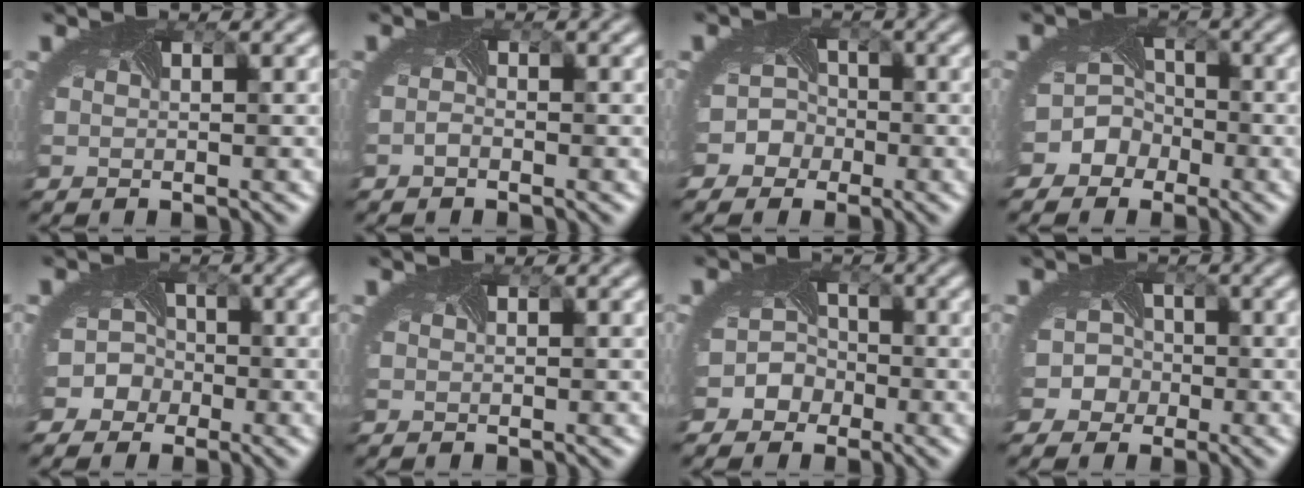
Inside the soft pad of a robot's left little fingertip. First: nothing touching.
{"total": 0.8, "force": [-0.8, 0.0, -0.1], "torque": [-0.005, -0.002, -0.017]}
{"total": 4.4, "force": [-2.1, 3.8, 0.5], "torque": [0.014, 0.005, -0.045]}
{"total": 5.0, "force": [-2.7, 4.1, 0.6], "torque": [0.014, 0.001, -0.056]}
{"total": 4.7, "force": [-2.2, 4.1, 0.6], "torque": [0.012, 0.006, -0.051]}
{"total": 0.0}
{"total": 3.4, "force": [-1.7, 2.9, 0.5], "torque": [0.015, 0.008, -0.034]}
{"total": 4.3, "force": [-1.5, 4.0, 0.8], "torque": [0.008, 0.012, -0.038]}